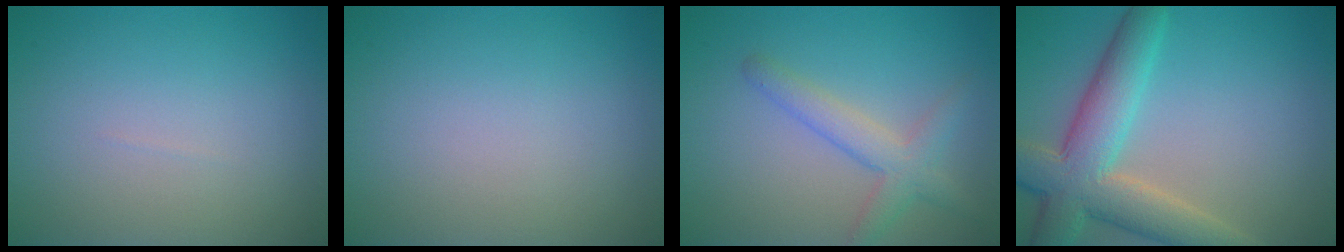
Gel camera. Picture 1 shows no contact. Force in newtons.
{"total": 0.0}
{"total": 3.2, "press": 3.2, "slide": 0.2}
{"total": 7.7, "press": 7.7, "slide": 0.8}